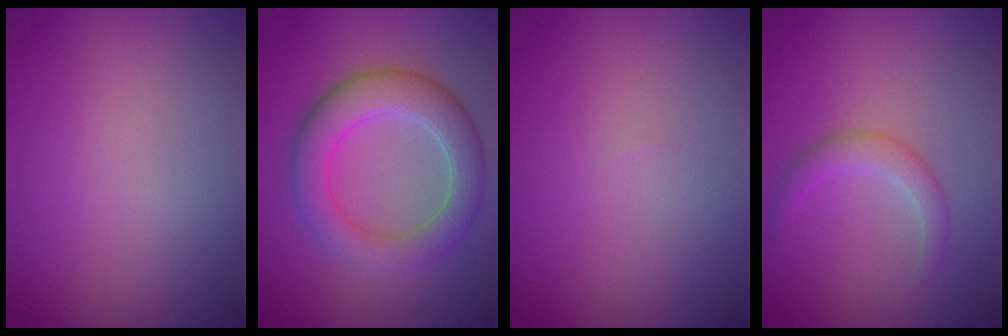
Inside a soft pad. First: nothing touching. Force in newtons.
{"total": 5.5, "press": 5.5, "slide": 0.0}
{"total": 0.0}
{"total": 2.0, "press": 2.0, "slide": 0.0}